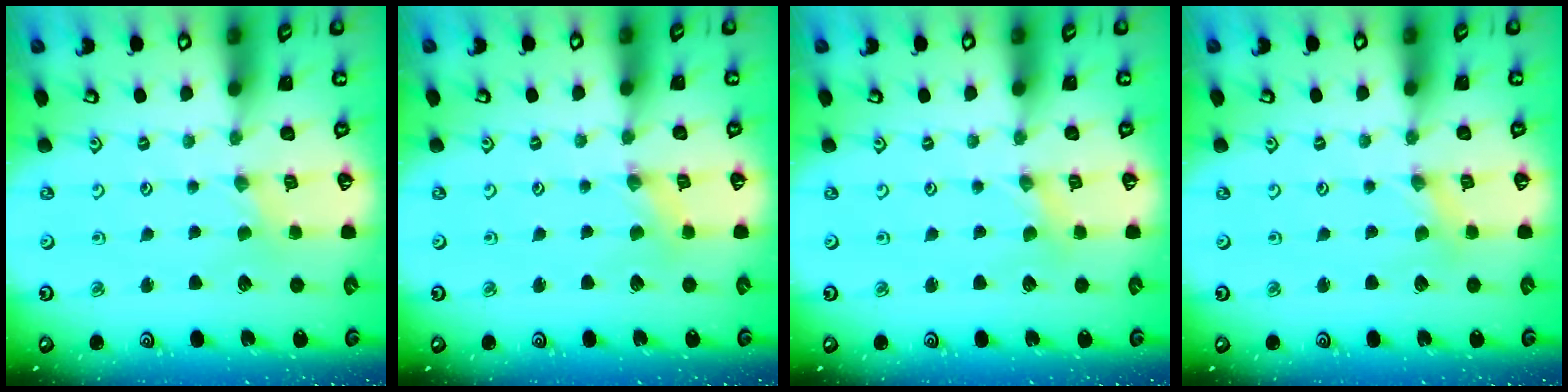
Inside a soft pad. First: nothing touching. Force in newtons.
{"total": 1.5, "press": 1.4, "slide": 0.2}
{"total": 0.0}
{"total": 0.0}